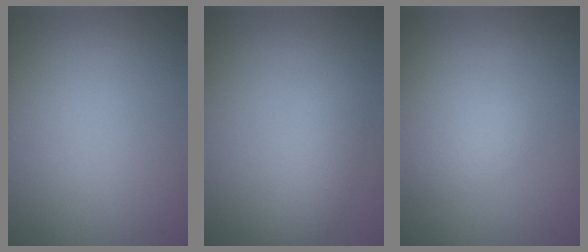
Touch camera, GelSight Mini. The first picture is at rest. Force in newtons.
{"total": 2.4, "press": 2.4, "slide": 0.1}
{"total": 1.2, "press": 1.2, "slide": 0.1}